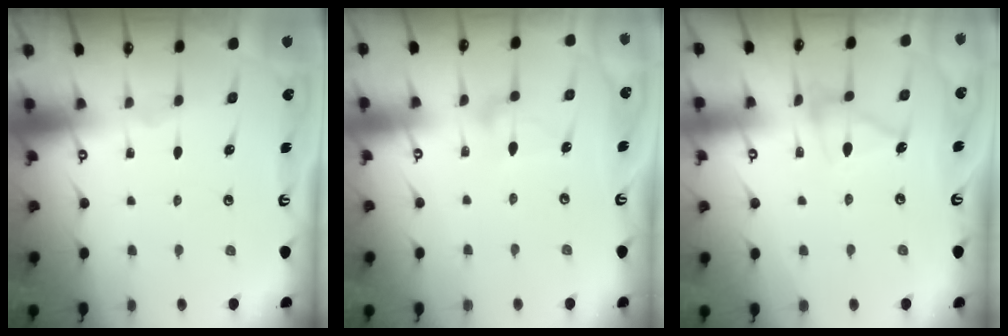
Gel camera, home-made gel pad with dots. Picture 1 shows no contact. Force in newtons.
{"total": 7.4, "press": 7.4, "slide": 0.4}
{"total": 11.5, "press": 11.5, "slide": 0.7}